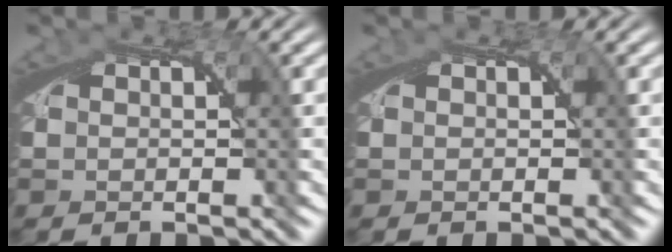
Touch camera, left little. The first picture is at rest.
{"total": 0.0}